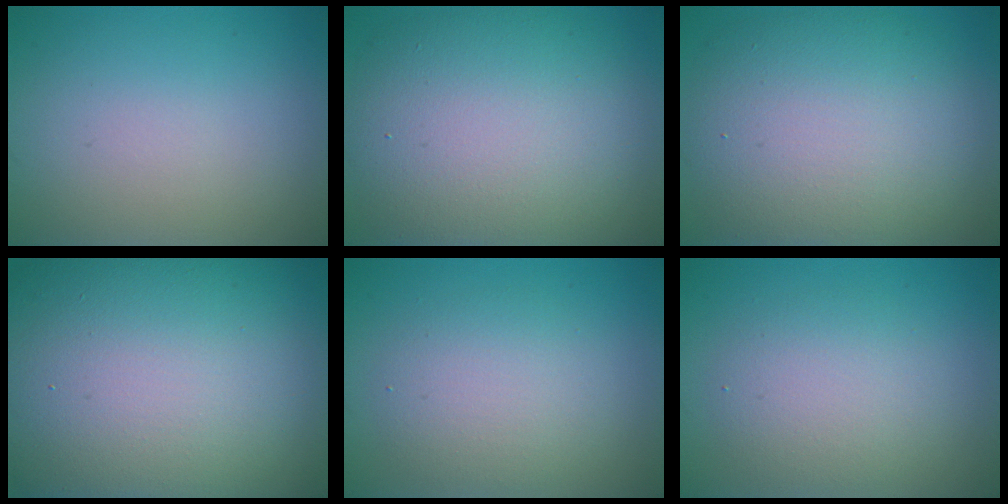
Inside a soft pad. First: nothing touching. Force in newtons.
{"total": 12.5, "press": 12.5, "slide": 0.7}
{"total": 11.3, "press": 11.3, "slide": 0.8}
{"total": 25.1, "press": 25.1, "slide": 1.4}
{"total": 3.7, "press": 3.7, "slide": 0.4}
{"total": 3.6, "press": 3.6, "slide": 0.4}